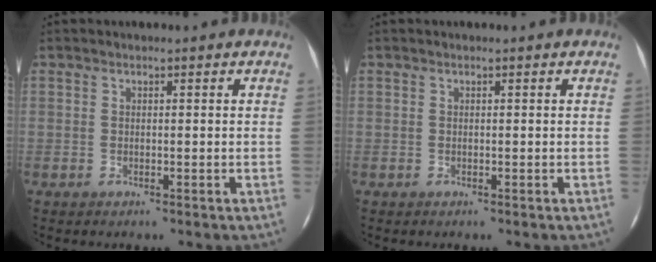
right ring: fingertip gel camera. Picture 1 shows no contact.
{"total": 0.0}